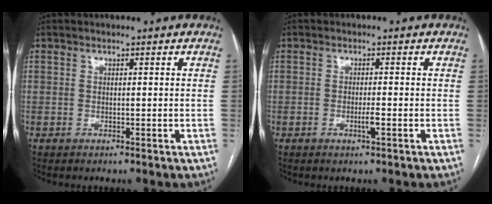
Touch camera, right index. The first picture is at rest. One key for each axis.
{"total": 1.9, "fx": -0.6, "fy": 0.0, "fz": 1.8, "tx": -0.034, "ty": -0.004, "tz": -0.012}